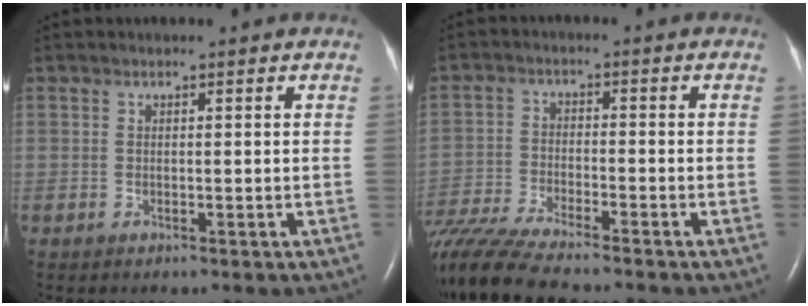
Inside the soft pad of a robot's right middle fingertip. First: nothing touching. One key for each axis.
{"total": 11.8, "fx": -10.3, "fy": 0.6, "fz": 5.7, "tx": -0.106, "ty": -0.027, "tz": -0.178}